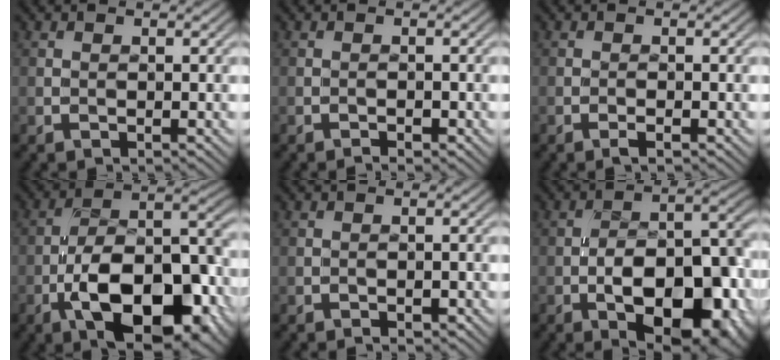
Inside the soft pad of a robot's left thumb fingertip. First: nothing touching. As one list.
[{"total": 1.2, "force": [-1.0, 0.3, 0.6], "torque": [-0.008, -0.001, -0.015]}, {"total": 0.9, "force": [-0.8, 0.0, 0.5], "torque": [-0.008, -0.001, -0.014]}, {"total": 15.4, "force": [-7.1, 6.7, 11.9], "torque": [-0.175, -0.012, -0.122]}, {"total": 1.5, "force": [-1.1, 0.7, 0.6], "torque": [-0.007, 0.002, -0.014]}, {"total": 14.2, "force": [-5.9, 6.4, 11.3], "torque": [-0.153, -0.008, -0.090]}]